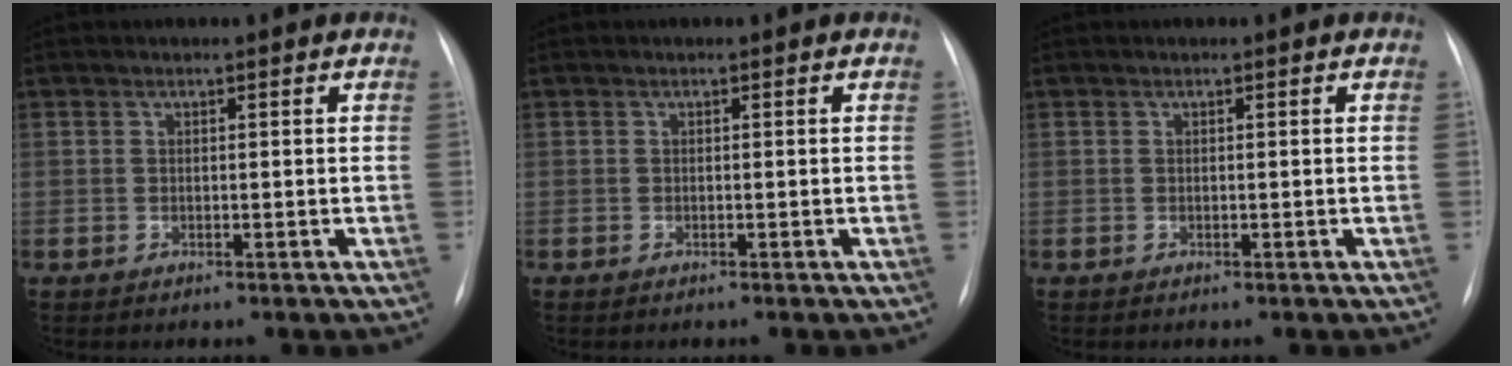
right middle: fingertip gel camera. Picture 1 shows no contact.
{"total": 0.0}
{"total": 0.0}